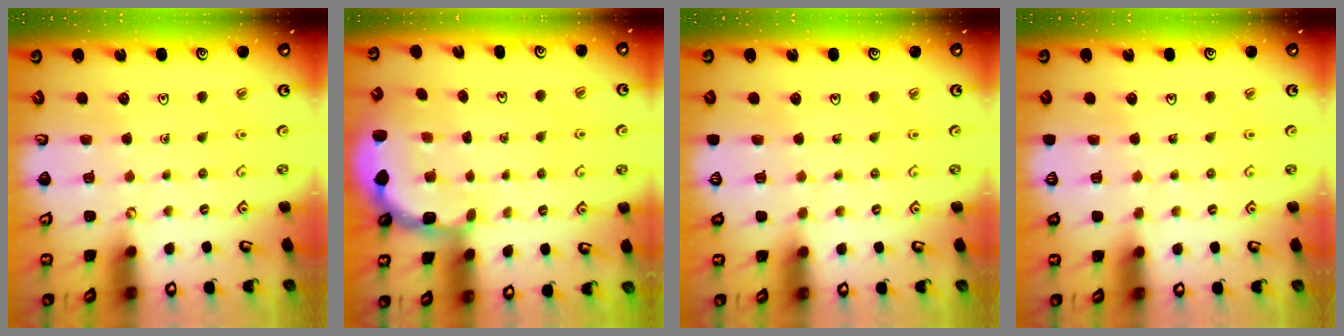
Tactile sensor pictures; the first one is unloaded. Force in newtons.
{"total": 2.8, "press": 2.5, "slide": 1.4}
{"total": 0.0}
{"total": 0.0}